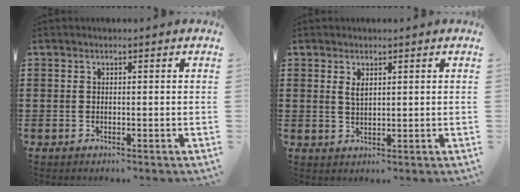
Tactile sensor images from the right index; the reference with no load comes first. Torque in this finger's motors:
{"motor_torque": [0.00, 0.01, 0.05, 0.03]}